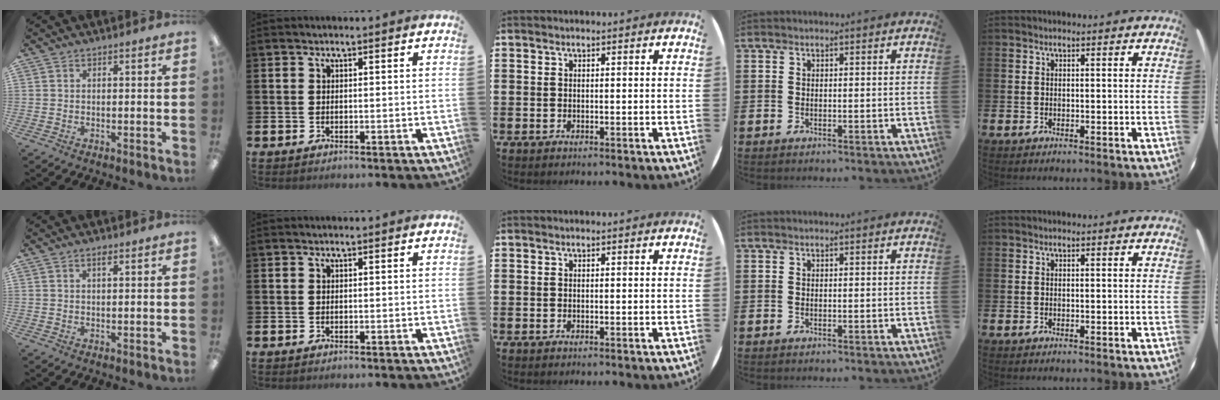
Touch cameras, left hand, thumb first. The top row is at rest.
{"thumb": {"total": 1.3, "force": [0.8, 0.4, 0.9], "torque": [-0.012, -0.002, 0.013]}}